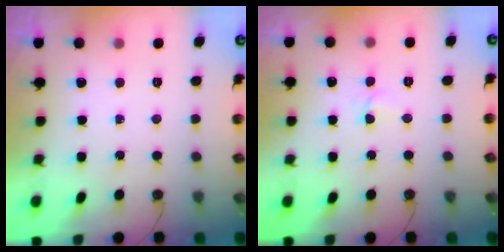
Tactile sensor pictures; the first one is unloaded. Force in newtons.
{"total": 2.9, "press": 2.8, "slide": 0.7}